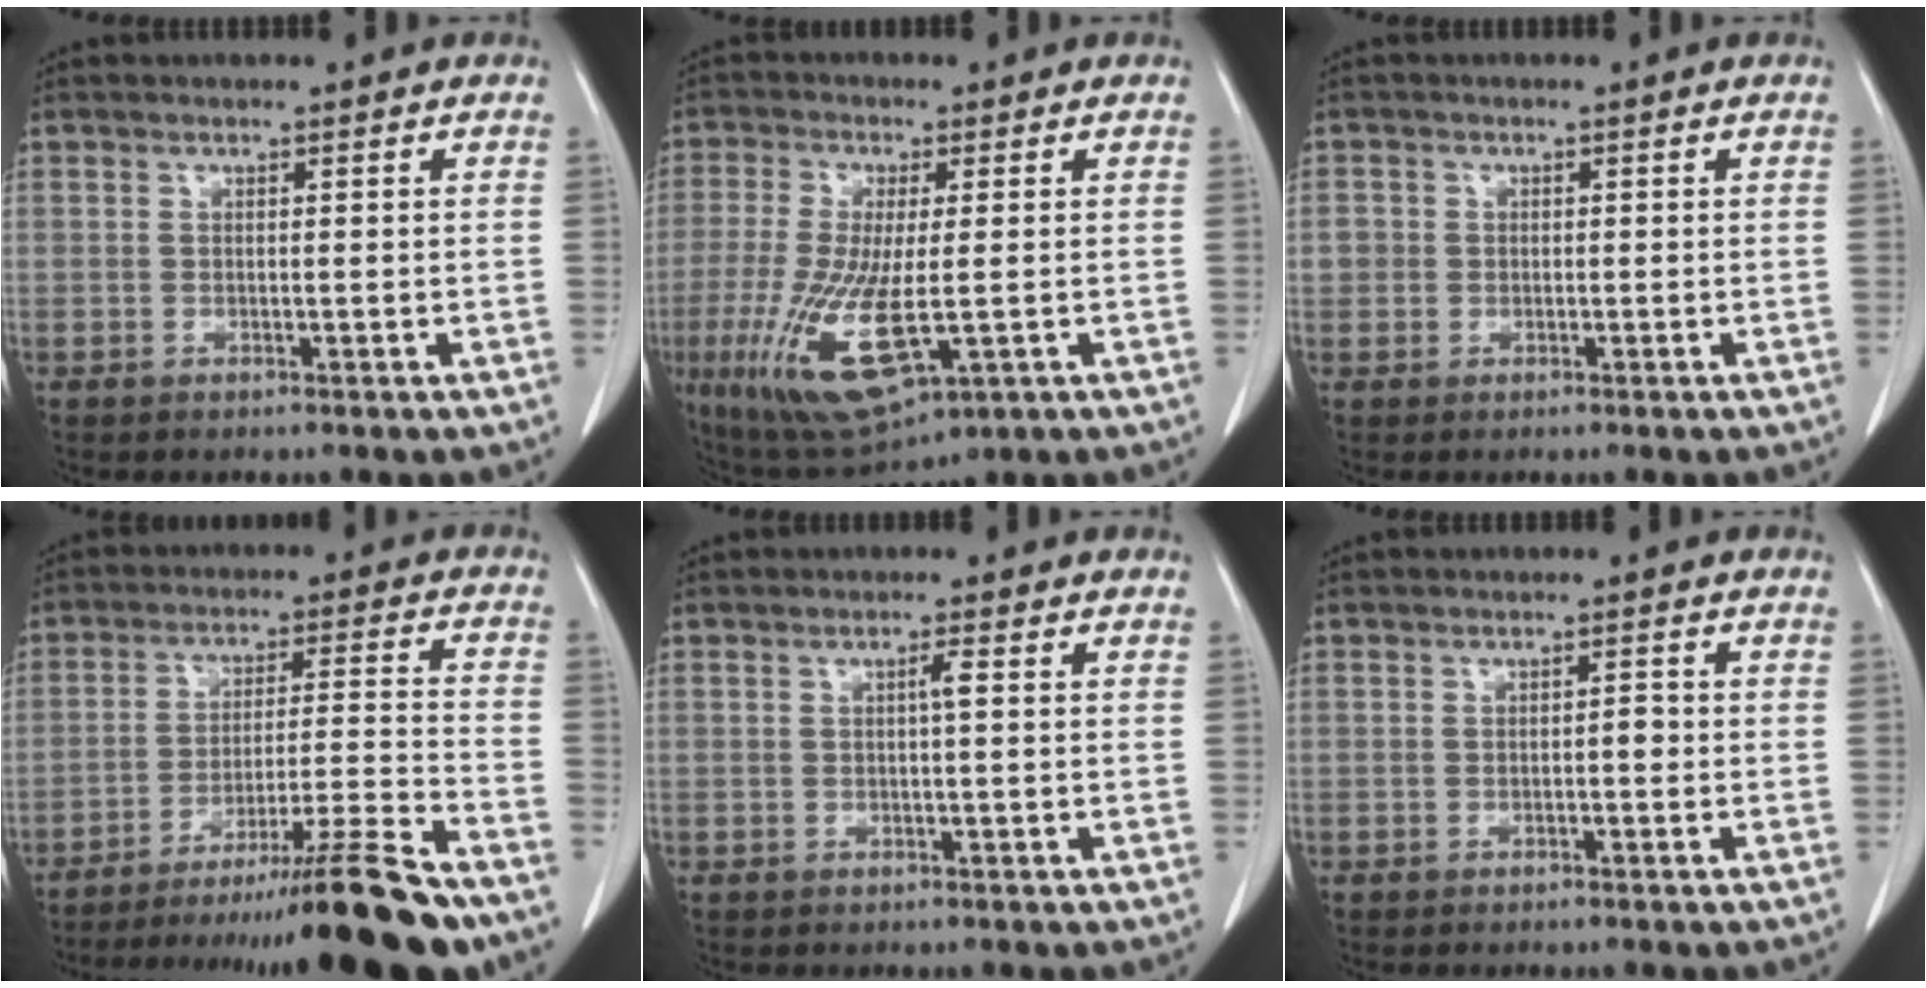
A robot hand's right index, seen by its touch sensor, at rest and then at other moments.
{"total": 13.5, "force": [-3.3, 3.7, 12.5], "torque": [-0.253, -0.033, -0.046]}
{"total": 2.2, "force": [0.0, 2.2, 0.3], "torque": [0.005, 0.007, 0.001]}
{"total": 19.4, "force": [-16.0, -1.8, 10.9], "torque": [-0.136, -0.013, -0.253]}
{"total": 1.4, "force": [0.2, 0.0, 1.4], "torque": [-0.026, 0.002, 0.002]}
{"total": 1.1, "force": [-0.3, 0.4, 1.0], "torque": [-0.012, 0.004, -0.005]}